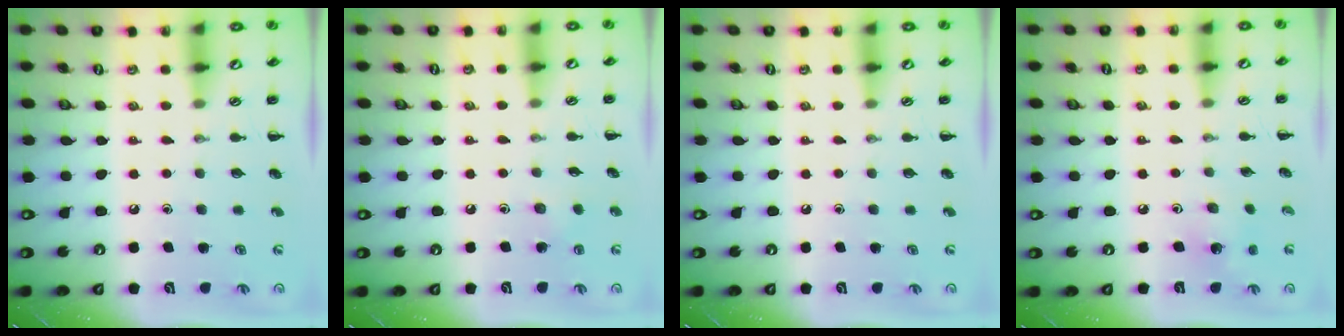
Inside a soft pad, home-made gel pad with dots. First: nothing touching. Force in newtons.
{"total": 4.3, "press": 4.0, "slide": 1.4}
{"total": 0.0}
{"total": 1.8, "press": 1.7, "slide": 0.5}